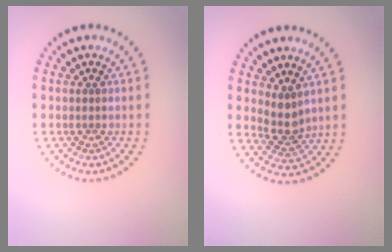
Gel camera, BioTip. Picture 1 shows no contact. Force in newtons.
{"total": 2.4, "press": 1.9, "slide": 1.5}